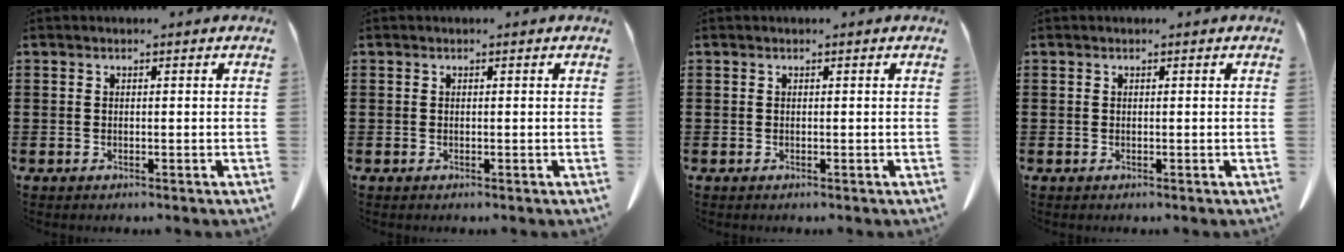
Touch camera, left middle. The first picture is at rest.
{"total": 0.0}
{"total": 0.0}
{"total": 0.0}